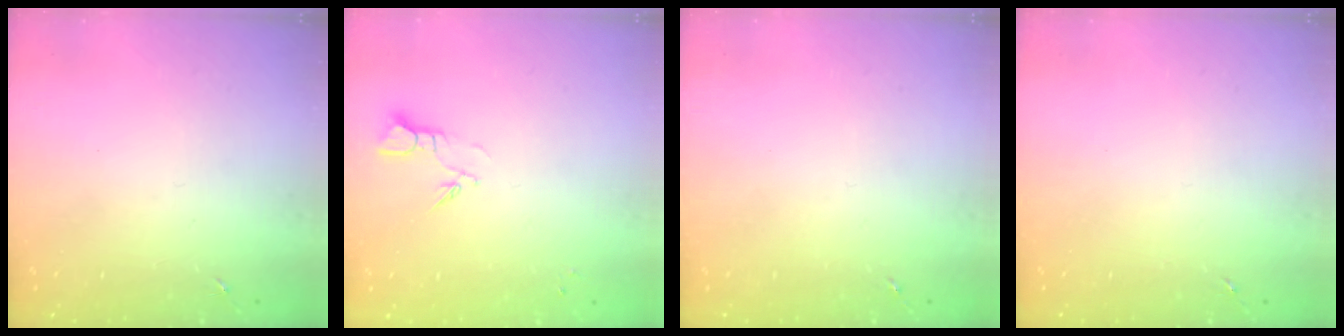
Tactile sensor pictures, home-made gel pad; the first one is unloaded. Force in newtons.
{"total": 3.2, "press": 3.1, "slide": 0.3}
{"total": 0.0}
{"total": 0.0}